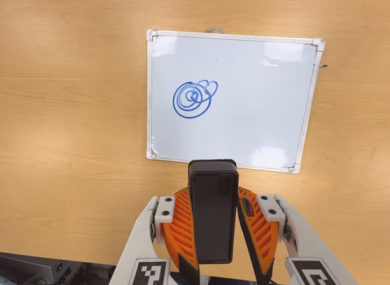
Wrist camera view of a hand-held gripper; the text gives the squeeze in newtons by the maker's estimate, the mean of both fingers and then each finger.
{"total": 7.4, "left": 6.8, "right": 8.0}